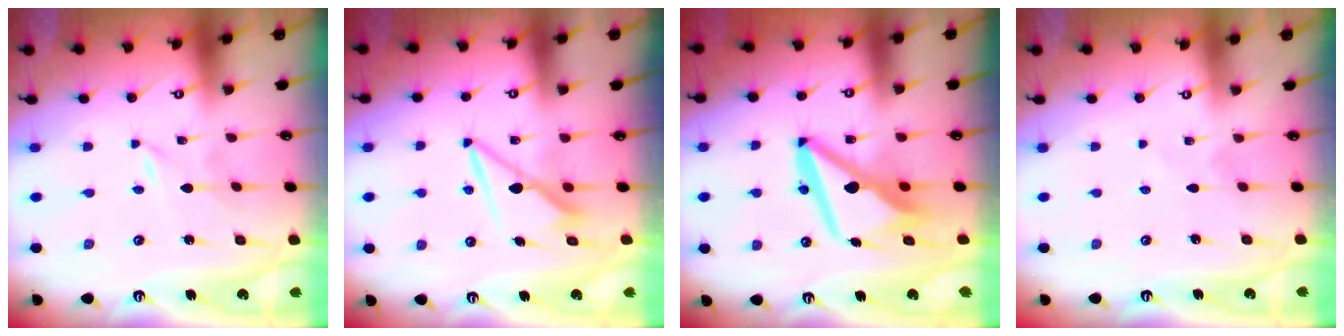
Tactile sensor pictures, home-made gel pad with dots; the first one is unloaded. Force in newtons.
{"total": 7.9, "press": 7.9, "slide": 0.5}
{"total": 12.5, "press": 12.4, "slide": 1.5}
{"total": 2.1, "press": 2.1, "slide": 0.3}